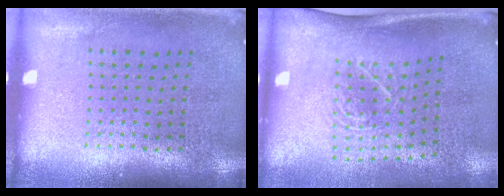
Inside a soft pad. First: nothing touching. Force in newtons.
{"total": 1.9, "press": 1.3, "slide": 1.4}